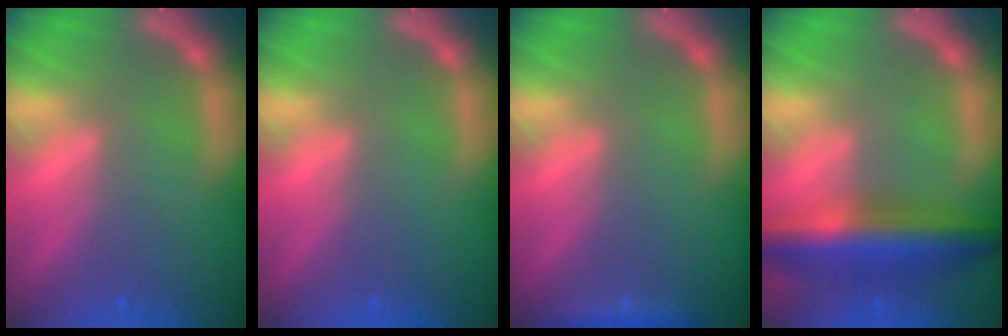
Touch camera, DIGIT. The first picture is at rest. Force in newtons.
{"total": 0.0}
{"total": 1.4}
{"total": 7.9}